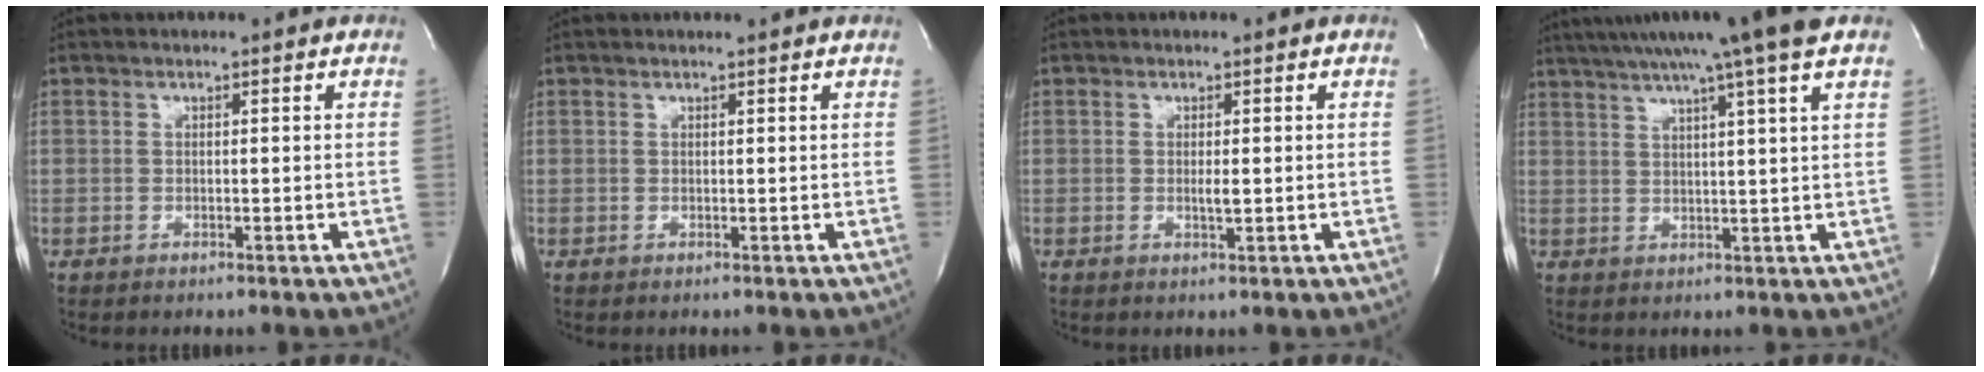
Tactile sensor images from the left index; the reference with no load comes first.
{"total": 0.9, "force": [0.9, -0.1, 0.2], "torque": [-0.009, 0.006, 0.015]}
{"total": 1.2, "force": [0.0, 0.2, 1.2], "torque": [-0.022, -0.003, -0.001]}
{"total": 13.6, "force": [10.3, -1.9, 8.6], "torque": [-0.147, 0.015, 0.137]}